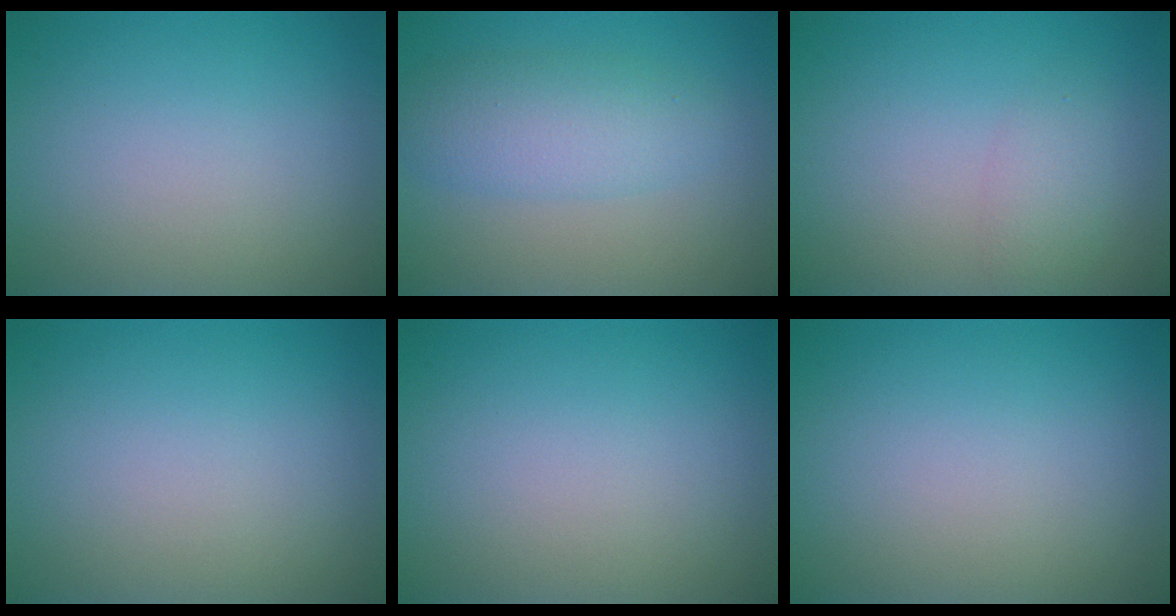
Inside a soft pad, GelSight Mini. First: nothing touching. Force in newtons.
{"total": 4.2, "press": 4.2, "slide": 0.2}
{"total": 1.8, "press": 1.8, "slide": 0.1}
{"total": 0.0}
{"total": 0.0}
{"total": 0.0}